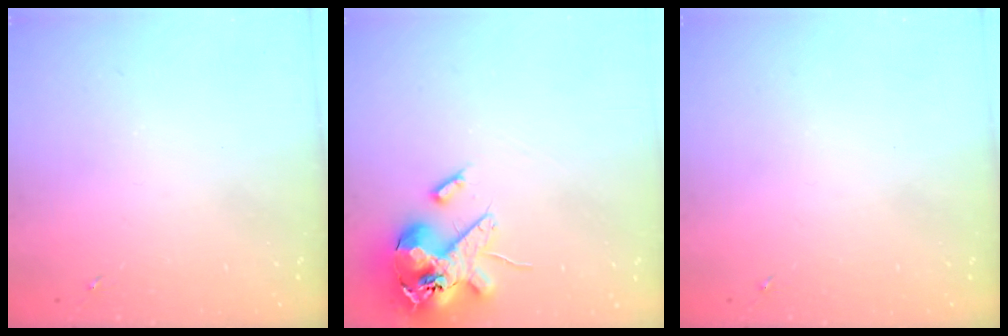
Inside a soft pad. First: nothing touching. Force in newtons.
{"total": 15.7, "press": 15.5, "slide": 2.7}
{"total": 0.0}